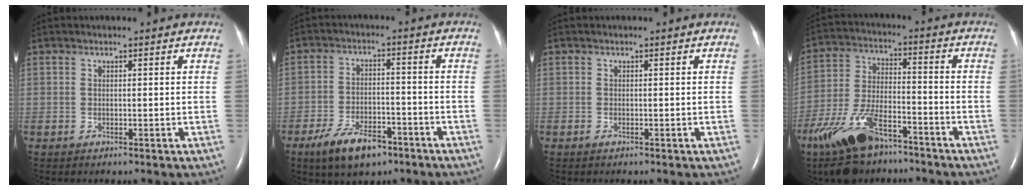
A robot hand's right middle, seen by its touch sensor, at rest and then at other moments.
{"total": 8.7, "force": [-5.7, 3.7, 5.4], "torque": [-0.106, -0.005, -0.096]}
{"total": 0.0}
{"total": 13.4, "force": [-9.2, 4.8, 8.4], "torque": [-0.182, -0.016, -0.171]}